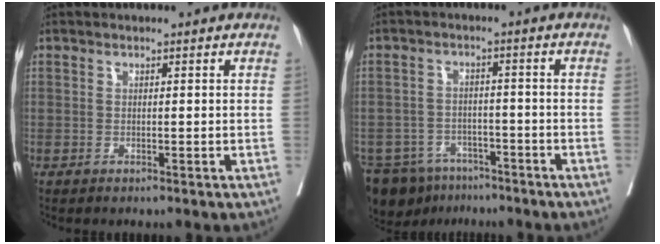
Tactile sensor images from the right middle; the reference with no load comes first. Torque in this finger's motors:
{"motor_torque": [1.08, -1.04, 0.17, 0.05]}